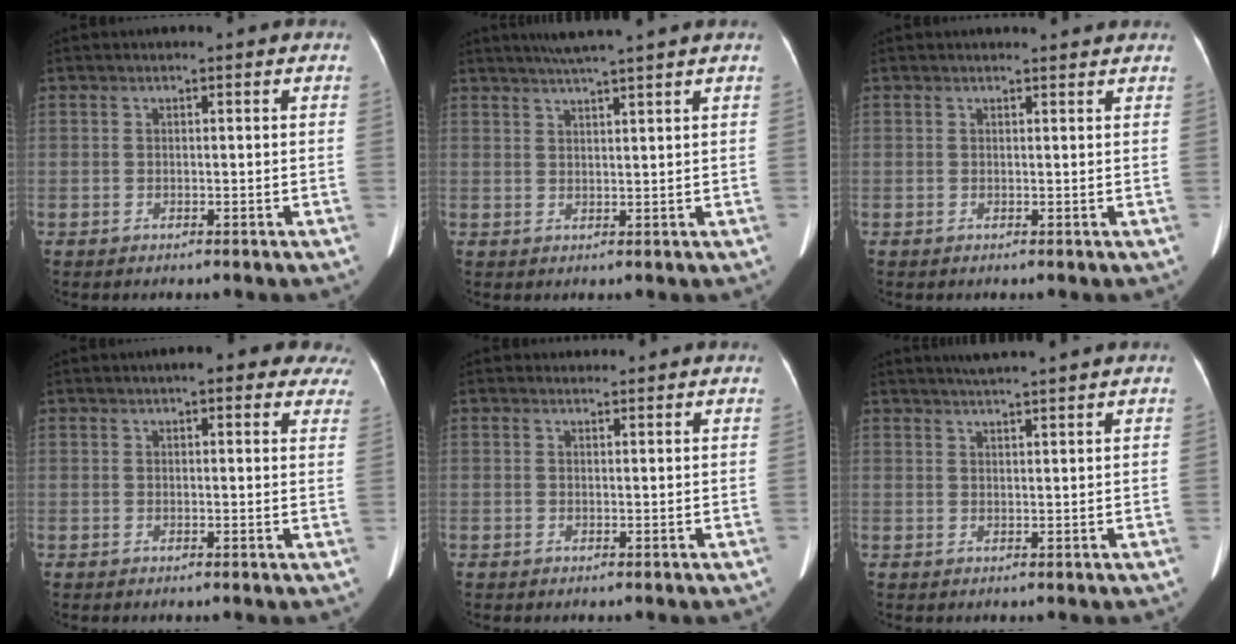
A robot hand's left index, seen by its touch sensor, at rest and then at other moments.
{"total": 6.1, "force": [5.0, -1.3, 3.2], "torque": [-0.051, 0.016, 0.077]}
{"total": 2.4, "force": [2.4, 0.5, 0.3], "torque": [-0.008, 0.016, 0.024]}
{"total": 10.3, "force": [8.4, 3.1, 5.1], "torque": [-0.027, 0.006, 0.081]}
{"total": 0.9, "force": [0.8, 0.3, -0.3], "torque": [-0.004, 0.007, 0.012]}
{"total": 5.7, "force": [5.0, -1.0, 2.5], "torque": [-0.040, 0.020, 0.073]}